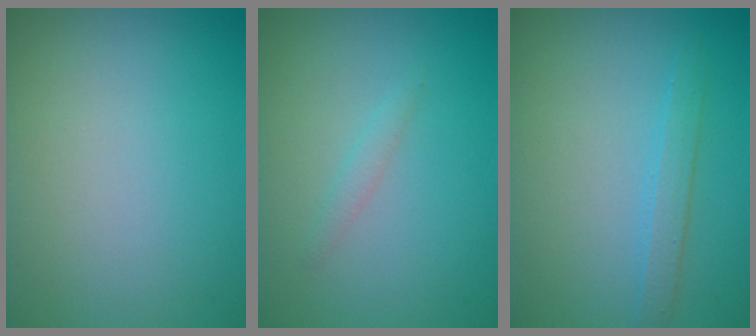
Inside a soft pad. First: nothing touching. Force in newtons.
{"total": 0.9, "press": 0.9, "slide": 0.1}
{"total": 1.7, "press": 1.7, "slide": 0.0}